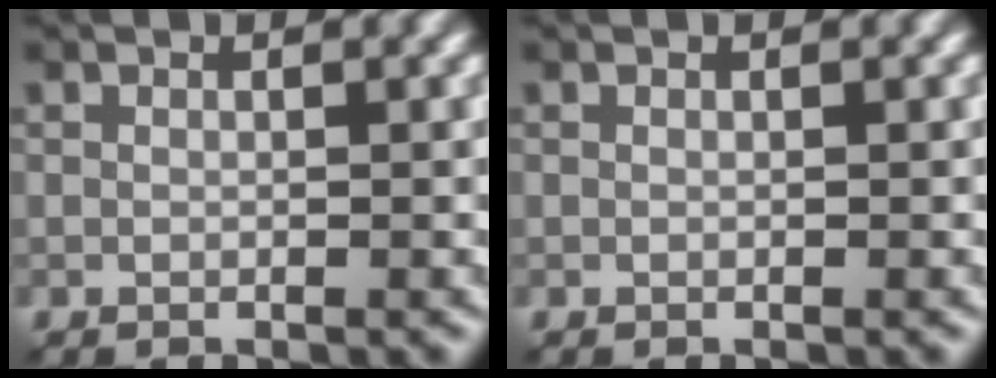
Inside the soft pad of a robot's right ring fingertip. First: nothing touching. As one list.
[{"total": 0.0}]